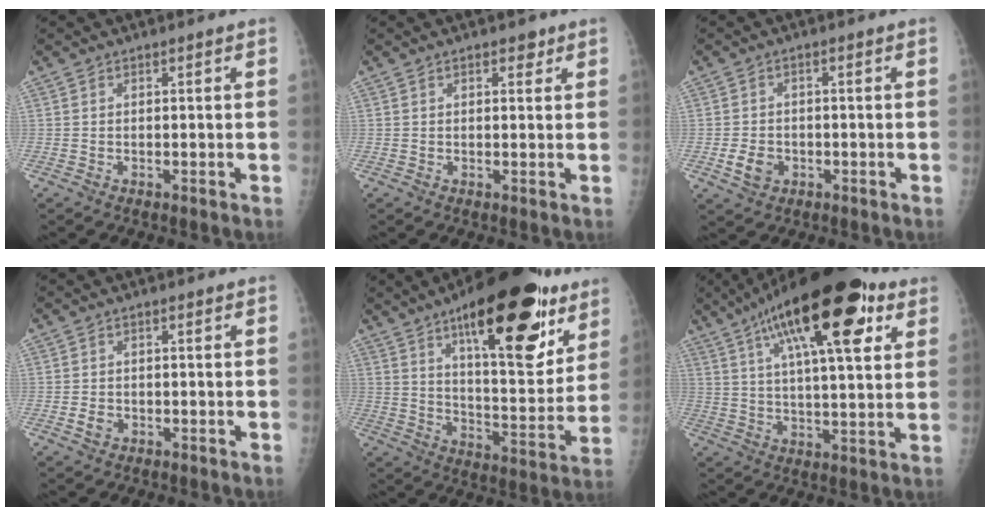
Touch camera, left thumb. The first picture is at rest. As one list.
[{"total": 2.0, "force": [1.2, 1.1, 1.1], "torque": [-0.001, -0.004, 0.013]}, {"total": 4.0, "force": [-1.3, 3.1, 2.2], "torque": [-0.031, 0.003, -0.019]}, {"total": 1.9, "force": [-0.7, 1.4, 1.0], "torque": [-0.011, 0.002, -0.010]}, {"total": 26.8, "force": [14.8, 9.6, 20.1], "torque": [-0.253, -0.053, 0.226]}, {"total": 23.5, "force": [11.4, 7.7, 19.1], "torque": [-0.289, -0.008, 0.177]}]